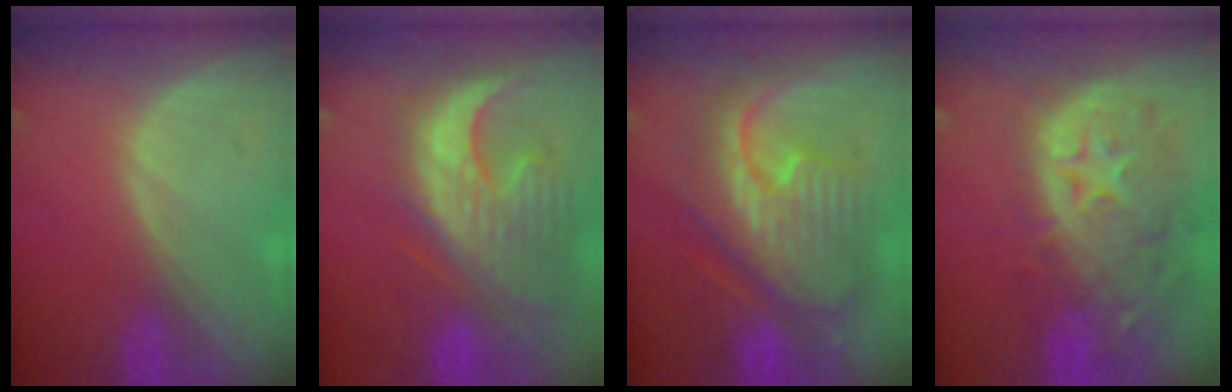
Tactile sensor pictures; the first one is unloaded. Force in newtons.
{"total": 13.2, "press": 11.3, "slide": 6.8}
{"total": 12.4, "press": 12.4, "slide": 1.4}
{"total": 13.4, "press": 11.1, "slide": 7.5}